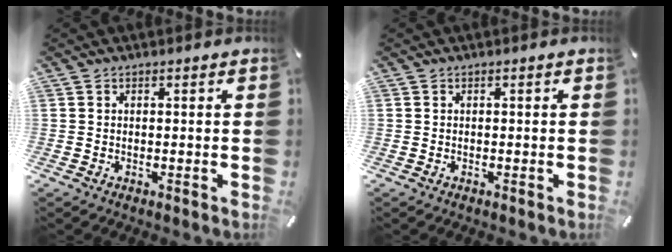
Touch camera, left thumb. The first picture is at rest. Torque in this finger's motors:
{"motor_torque": [0.00, 0.00, 0.00, 0.00, 0.00]}